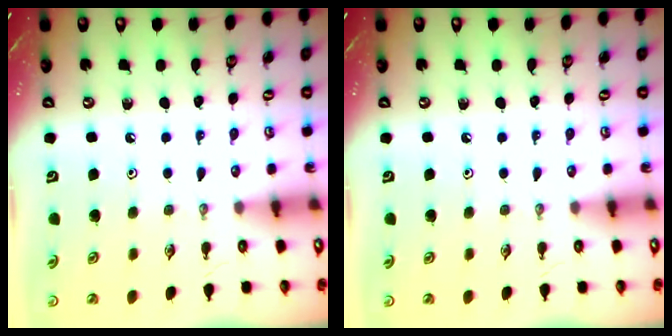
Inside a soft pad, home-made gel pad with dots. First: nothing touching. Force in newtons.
{"total": 0.0}